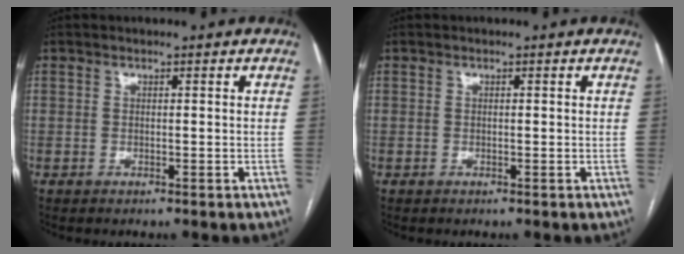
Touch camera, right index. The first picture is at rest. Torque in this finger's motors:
{"motor_torque": [0.10, 0.04, 0.04, 0.01]}